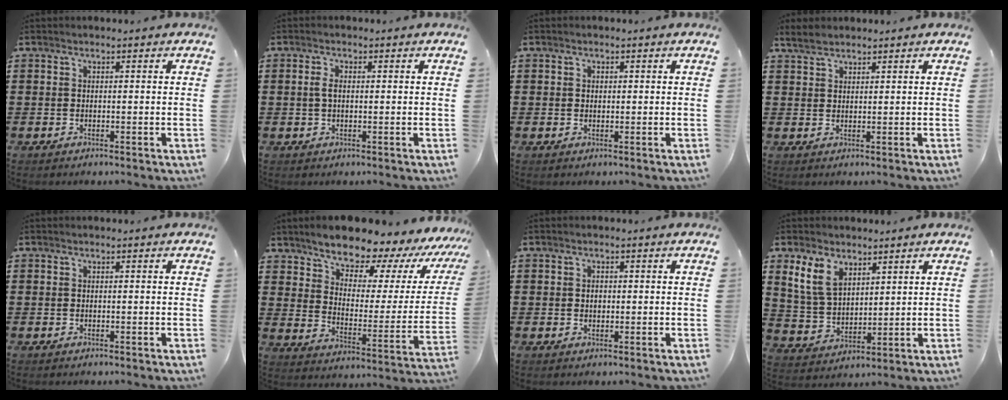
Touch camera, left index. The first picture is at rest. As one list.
[{"total": 2.4, "force": [0.2, 1.1, 2.1], "torque": [-0.044, 0.005, 0.003]}, {"total": 0.9, "force": [0.3, 0.7, 0.4], "torque": [-0.009, 0.006, 0.006]}, {"total": 2.4, "force": [1.9, 1.0, 1.0], "torque": [-0.026, 0.006, 0.037]}, {"total": 0.0}, {"total": 9.4, "force": [8.6, 2.8, 2.6], "torque": [-0.077, -0.072, 0.146]}, {"total": 1.2, "force": [0.2, 0.8, 0.8], "torque": [-0.010, 0.002, 0.001]}, {"total": 7.5, "force": [4.5, 4.6, 3.9], "torque": [-0.105, 0.006, 0.085]}]